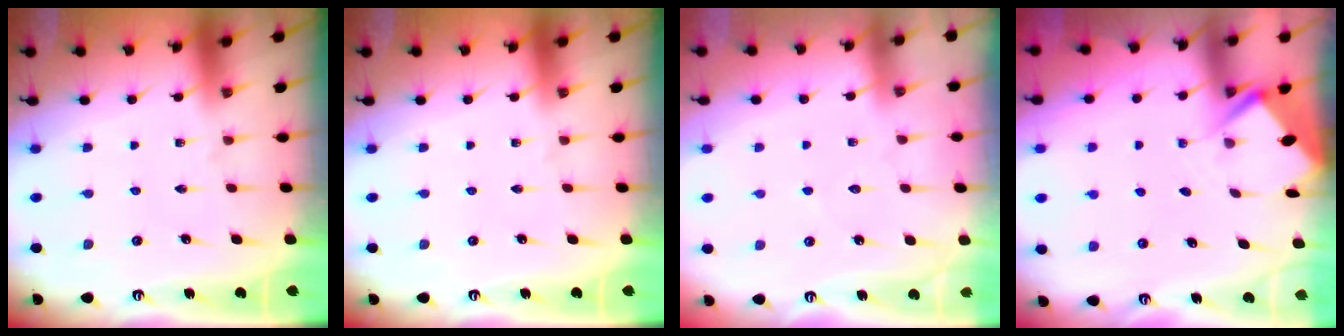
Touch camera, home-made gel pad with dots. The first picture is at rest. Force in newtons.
{"total": 0.0}
{"total": 4.0, "press": 3.9, "slide": 0.6}
{"total": 2.9, "press": 2.9, "slide": 0.1}